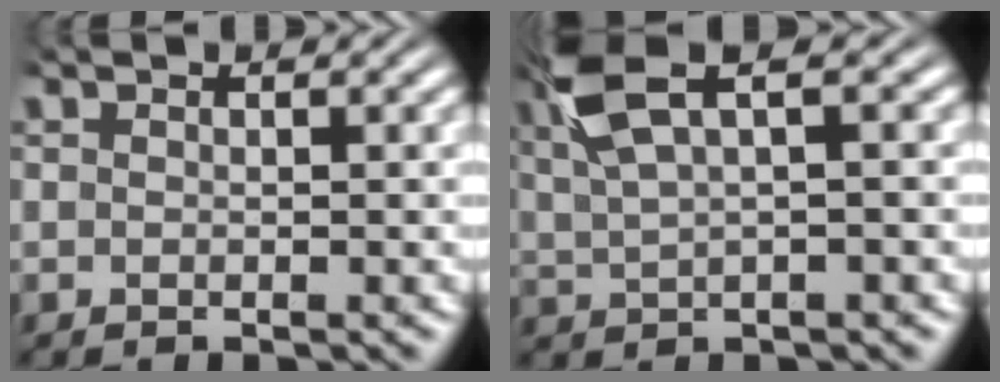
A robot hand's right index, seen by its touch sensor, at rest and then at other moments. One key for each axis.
{"total": 6.5, "fx": 2.9, "fy": 2.8, "fz": 5.1, "tx": -0.105, "ty": 0.012, "tz": 0.053}